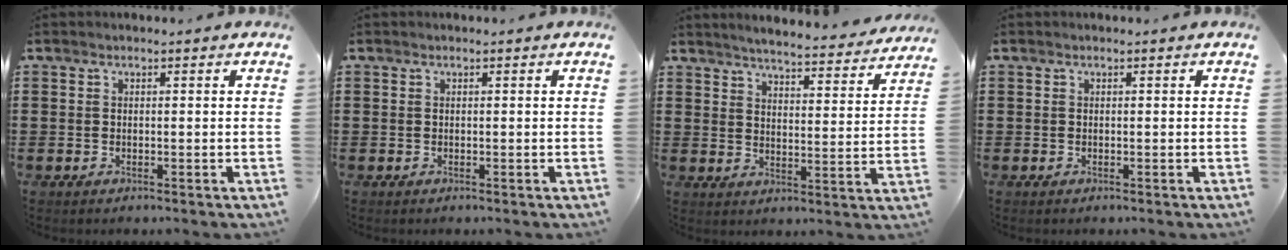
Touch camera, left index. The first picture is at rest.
{"total": 0.0}
{"total": 4.4, "force": [4.3, -0.6, 0.9], "torque": [-0.031, -0.041, 0.068]}
{"total": 0.0}